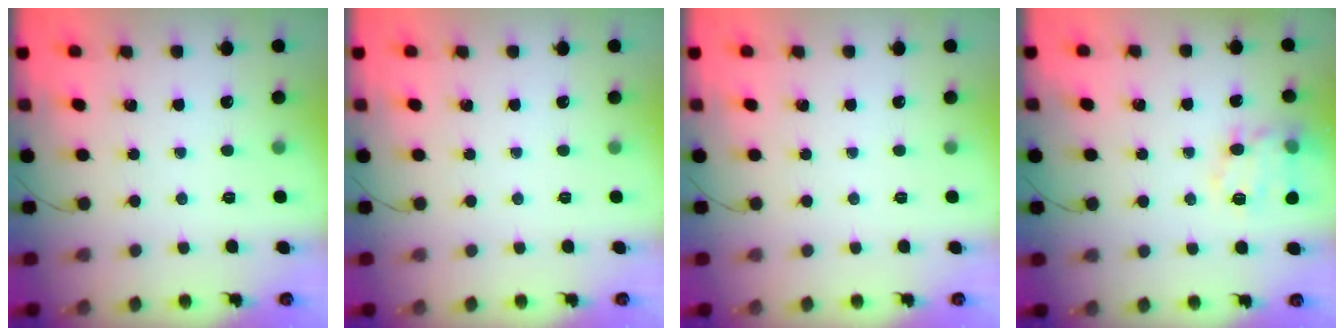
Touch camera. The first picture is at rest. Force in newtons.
{"total": 0.0}
{"total": 0.0}
{"total": 14.6, "press": 14.6, "slide": 0.9}